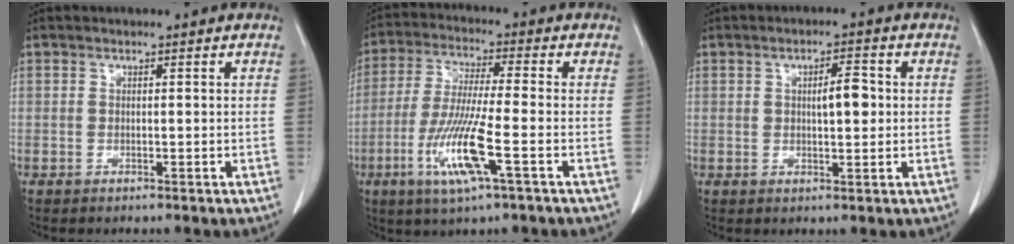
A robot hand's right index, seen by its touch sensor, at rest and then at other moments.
{"total": 11.2, "force": [-4.1, 0.3, 10.4], "torque": [-0.211, -0.018, -0.078]}
{"total": 4.0, "force": [0.7, 1.2, 3.7], "torque": [-0.056, 0.006, 0.015]}